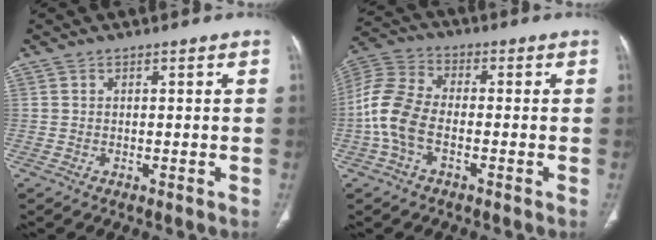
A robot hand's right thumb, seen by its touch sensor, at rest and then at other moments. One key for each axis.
{"total": 10.3, "fx": -2.6, "fy": 6.0, "fz": 8.0, "tx": -0.181, "ty": 0.028, "tz": -0.058}